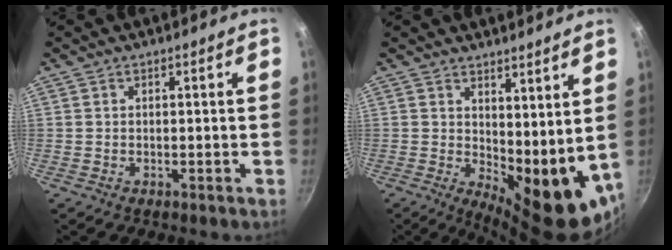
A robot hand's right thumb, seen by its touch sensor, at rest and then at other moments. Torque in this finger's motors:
{"motor_torque": [-0.32, 1.27, 0.94, 0.82, 0.09]}